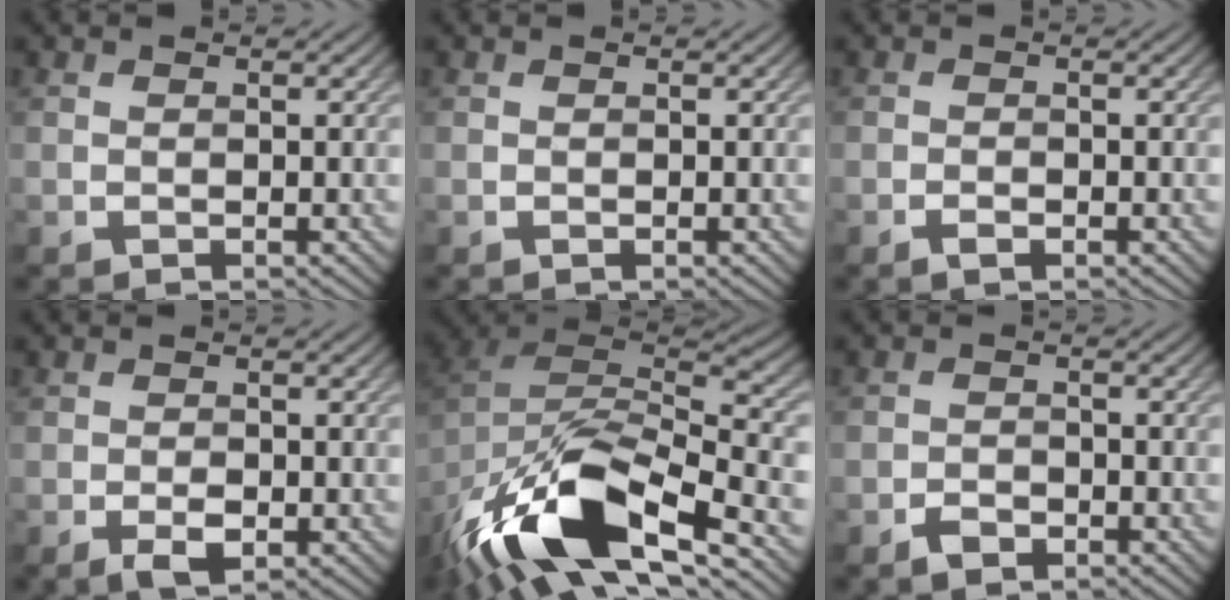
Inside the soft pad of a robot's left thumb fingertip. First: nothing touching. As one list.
[{"total": 0.0}, {"total": 1.2, "force": [-0.8, 0.4, 0.7], "torque": [-0.015, 0.000, -0.015]}, {"total": 2.4, "force": [-1.1, 1.2, 1.8], "torque": [-0.032, -0.003, -0.017]}, {"total": 17.4, "force": [-9.6, 7.6, 12.3], "torque": [-0.269, -0.035, -0.160]}, {"total": 1.9, "force": [-1.4, 1.1, 0.9], "torque": [-0.014, 0.001, -0.027]}]